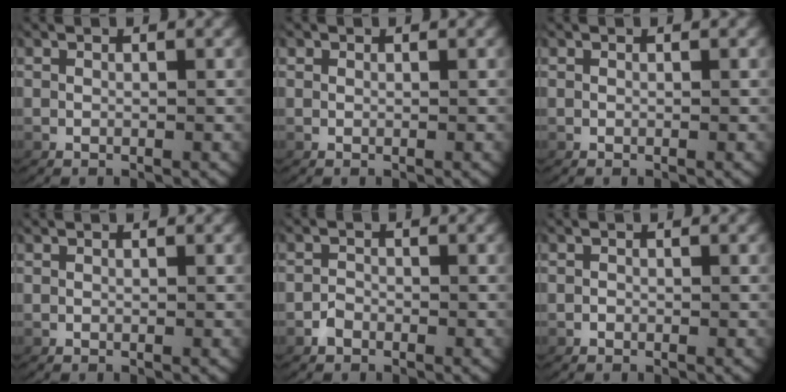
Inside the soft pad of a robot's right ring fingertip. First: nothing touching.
{"total": 0.0}
{"total": 0.0}
{"total": 0.0}
{"total": 1.0, "force": [-0.8, 0.6, 0.2], "torque": [-0.006, -0.005, -0.014]}
{"total": 0.0}